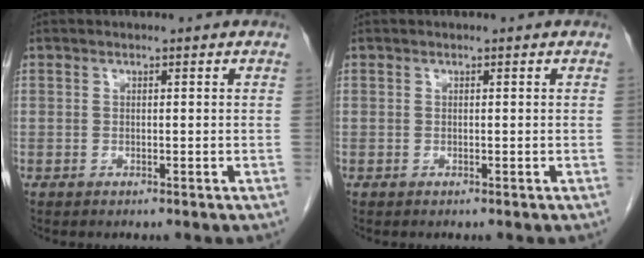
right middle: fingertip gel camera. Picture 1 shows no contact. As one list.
[{"total": 0.0}]